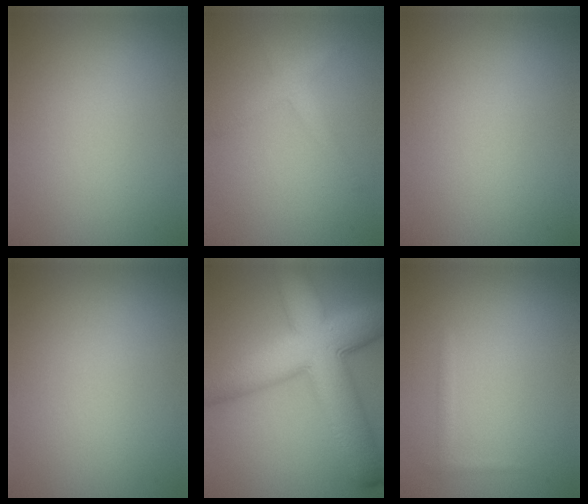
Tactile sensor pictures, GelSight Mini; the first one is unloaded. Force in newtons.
{"total": 1.8, "press": 1.8, "slide": 0.1}
{"total": 0.0}
{"total": 0.0}
{"total": 12.3, "press": 12.3, "slide": 0.4}
{"total": 0.7, "press": 0.7, "slide": 0.0}